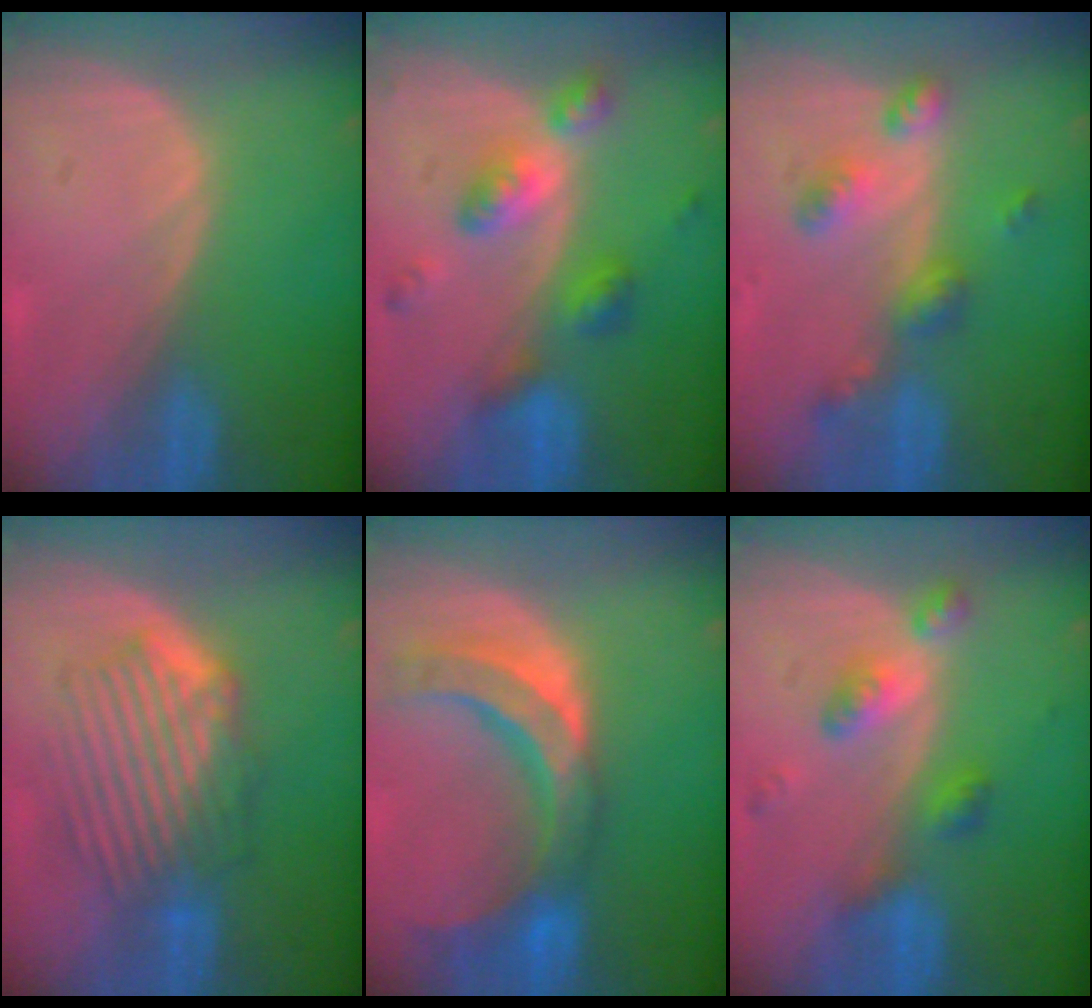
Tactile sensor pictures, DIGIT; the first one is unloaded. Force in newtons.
{"total": 7.0, "press": 7.0, "slide": 0.5}
{"total": 6.2, "press": 5.5, "slide": 2.9}
{"total": 9.0, "press": 8.2, "slide": 3.6}
{"total": 10.9, "press": 9.4, "slide": 5.4}
{"total": 6.0, "press": 5.3, "slide": 2.8}